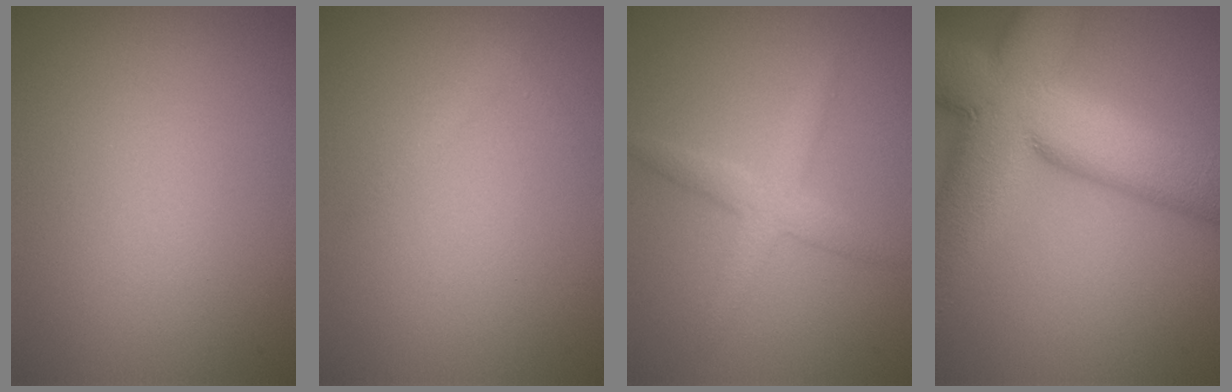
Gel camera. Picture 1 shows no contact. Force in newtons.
{"total": 0.9, "press": 0.9, "slide": 0.0}
{"total": 2.7, "press": 2.7, "slide": 0.0}
{"total": 15.2, "press": 15.1, "slide": 1.1}